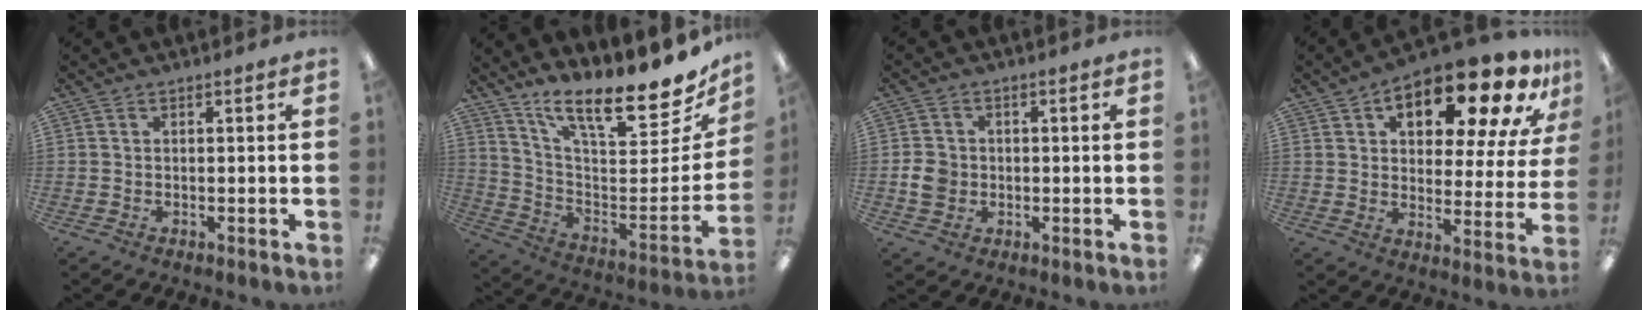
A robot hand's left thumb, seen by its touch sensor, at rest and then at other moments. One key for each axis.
{"total": 17.6, "fx": 13.7, "fy": 4.3, "fz": 10.1, "tx": -0.142, "ty": -0.118, "tz": 0.224}
{"total": 4.8, "fx": -0.7, "fy": 4.2, "fz": 2.2, "tx": -0.045, "ty": 0.007, "tz": -0.011}
{"total": 19.3, "fx": 12.4, "fy": 8.0, "fz": 12.5, "tx": -0.169, "ty": -0.076, "tz": 0.197}